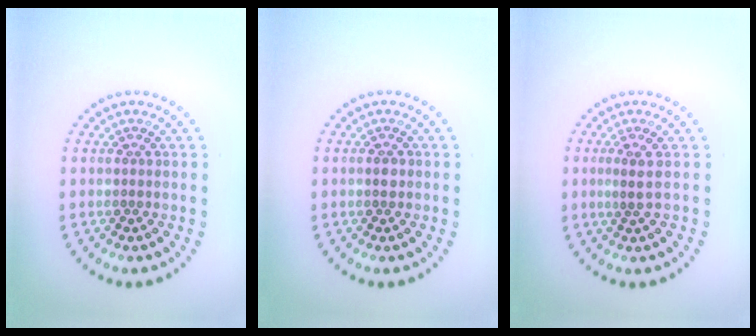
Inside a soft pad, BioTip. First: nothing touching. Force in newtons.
{"total": 0.8, "press": 0.7, "slide": 0.3}
{"total": 1.4, "press": 1.1, "slide": 0.9}